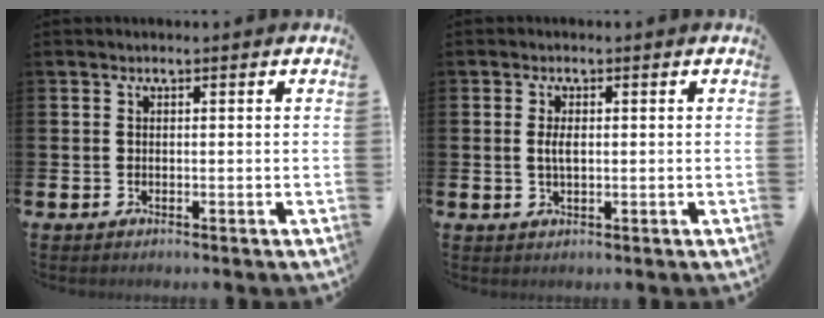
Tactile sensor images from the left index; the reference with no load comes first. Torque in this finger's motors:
{"motor_torque": [0.68, 0.03, 0.09, 0.09]}